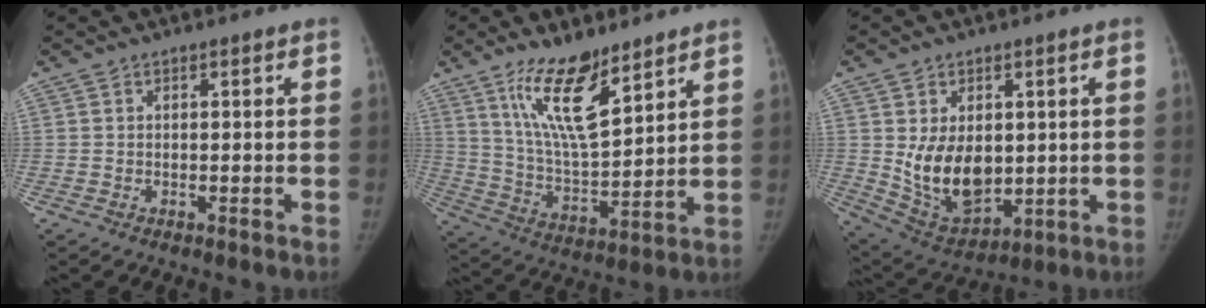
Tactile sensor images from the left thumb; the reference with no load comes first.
{"total": 14.5, "force": [9.4, 4.6, 9.9], "torque": [-0.154, -0.068, 0.188]}
{"total": 12.8, "force": [0.7, 8.4, 9.6], "torque": [-0.130, -0.020, 0.041]}